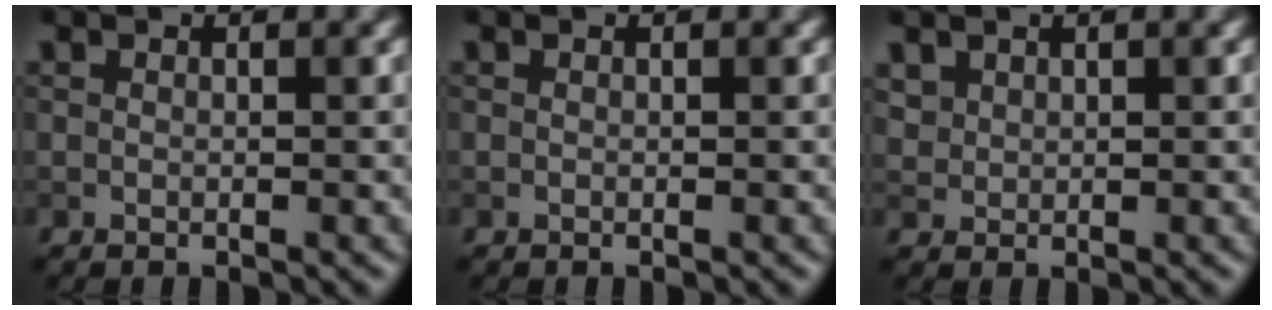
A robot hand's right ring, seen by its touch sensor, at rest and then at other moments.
{"total": 0.0}
{"total": 1.2, "force": [0.8, 0.9, 0.3], "torque": [-0.006, 0.000, 0.023]}